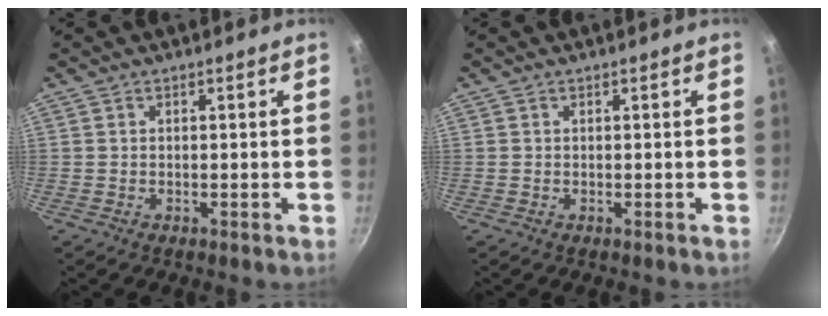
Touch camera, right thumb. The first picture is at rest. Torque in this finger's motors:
{"motor_torque": [-0.30, 0.55, -0.14, 0.25, 0.02]}